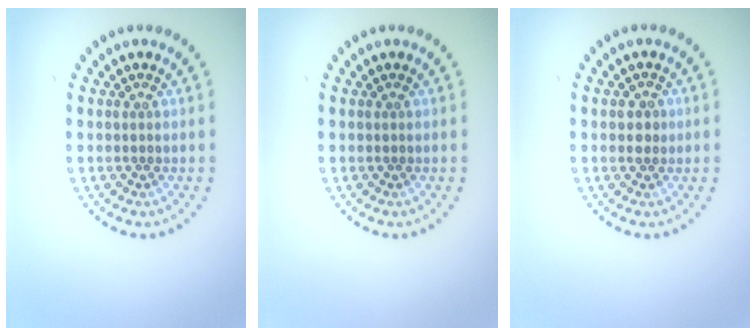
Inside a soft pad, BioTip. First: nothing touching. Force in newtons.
{"total": 0.0}
{"total": 1.3, "press": 1.3, "slide": 0.1}